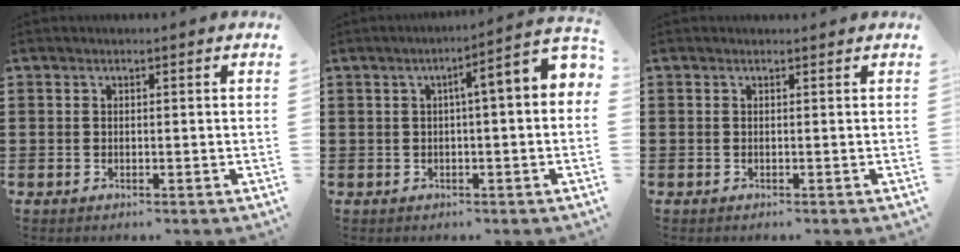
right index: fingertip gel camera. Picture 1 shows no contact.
{"total": 4.8, "force": [0.2, 0.2, 4.8], "torque": [-0.083, -0.005, -0.003]}
{"total": 0.0}